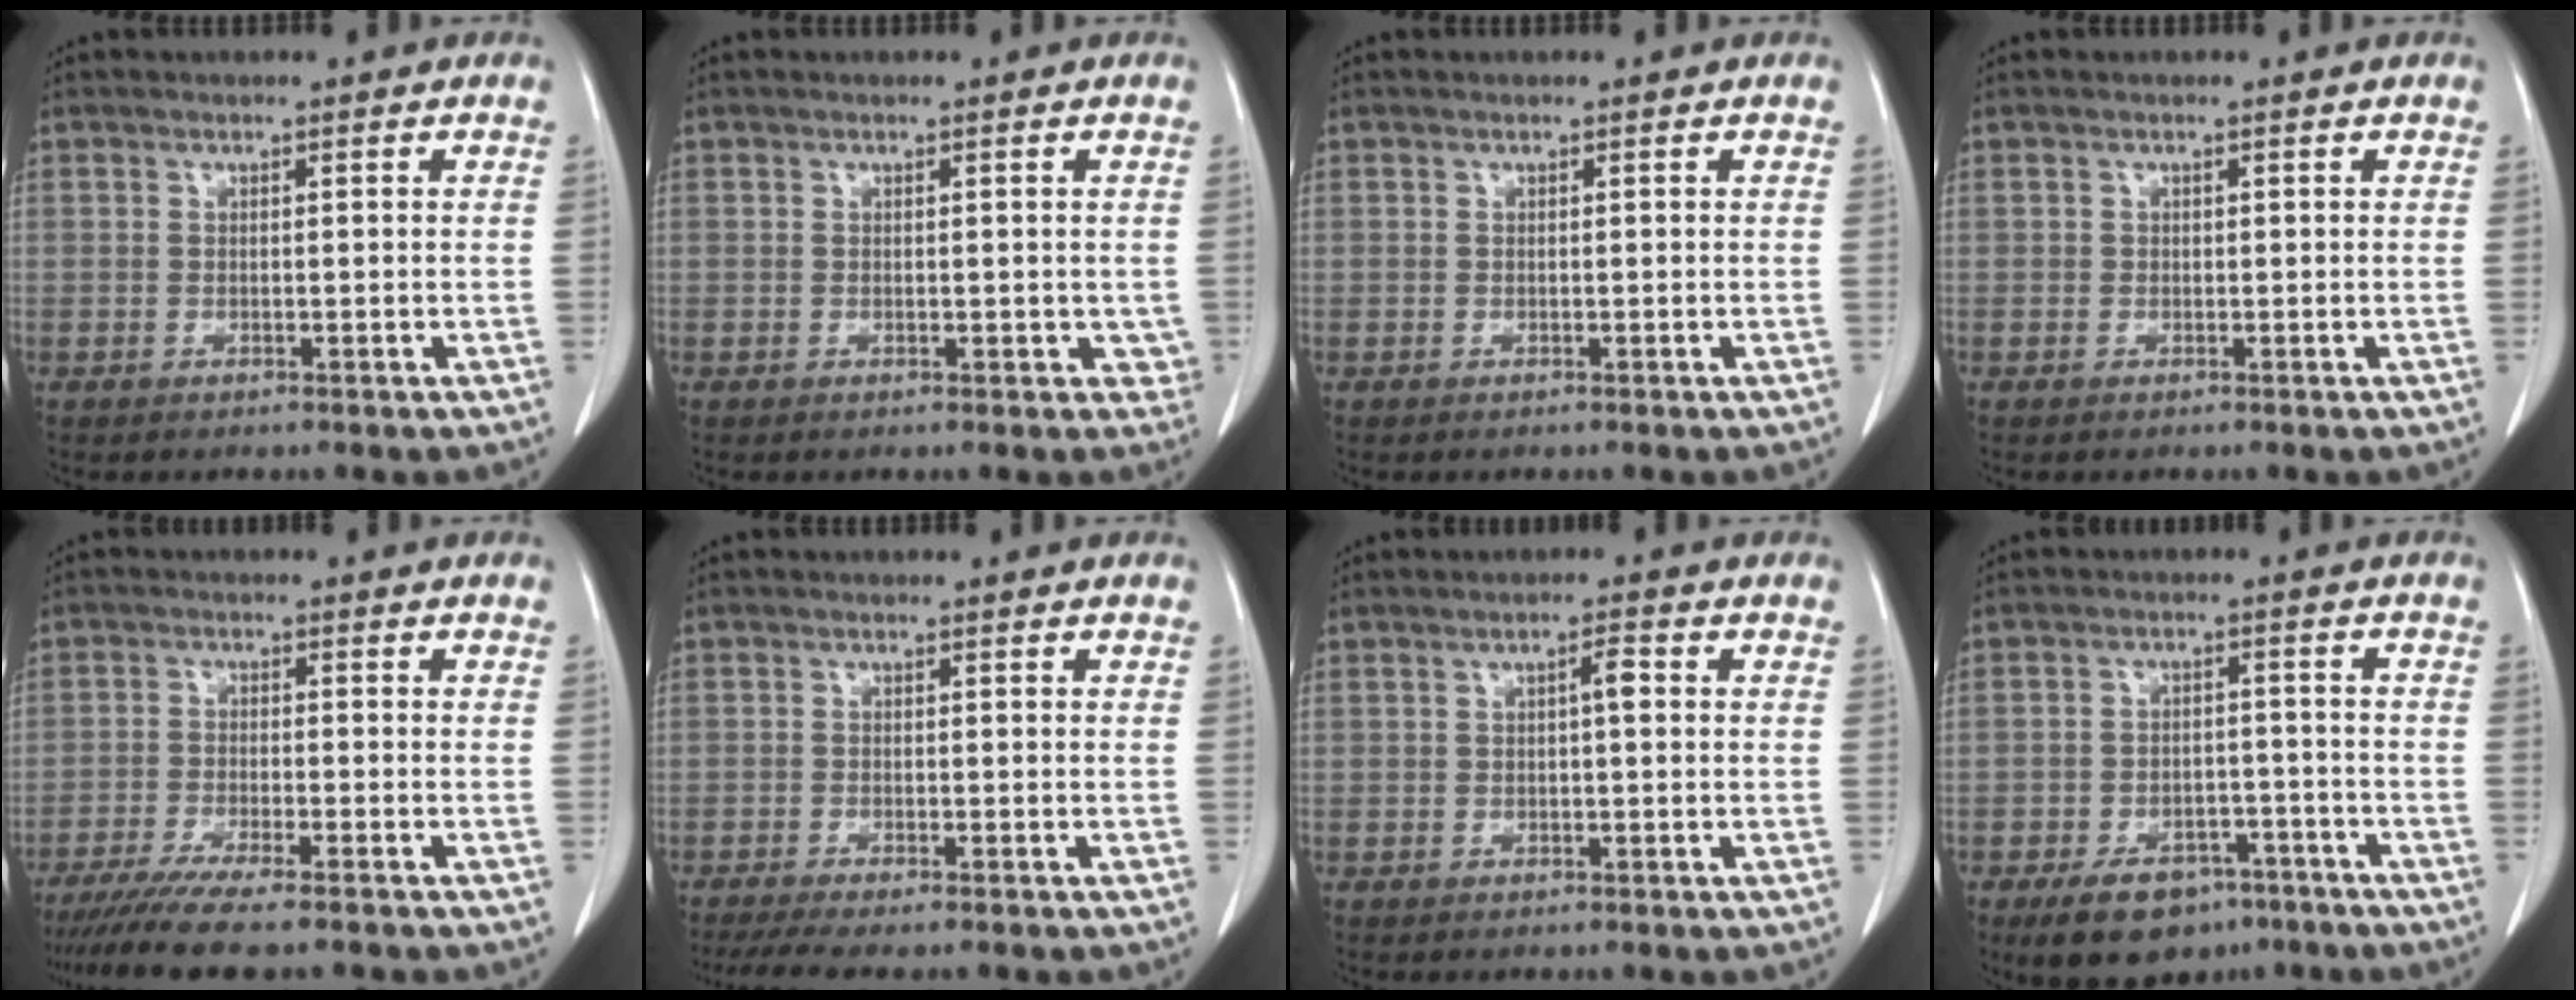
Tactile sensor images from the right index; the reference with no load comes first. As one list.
[{"total": 2.3, "force": [0.0, 1.4, 1.9], "torque": [-0.011, -0.002, 0.000]}, {"total": 0.0}, {"total": 0.0}, {"total": 9.8, "force": [-8.3, 0.2, 5.3], "torque": [-0.074, -0.025, -0.132]}, {"total": 7.1, "force": [-6.0, 0.7, 3.9], "torque": [-0.054, -0.013, -0.094]}, {"total": 2.0, "force": [0.2, 0.4, 2.0], "torque": [-0.031, 0.005, 0.003]}, {"total": 10.0, "force": [-7.0, 5.4, 4.7], "torque": [-0.071, 0.005, -0.105]}]